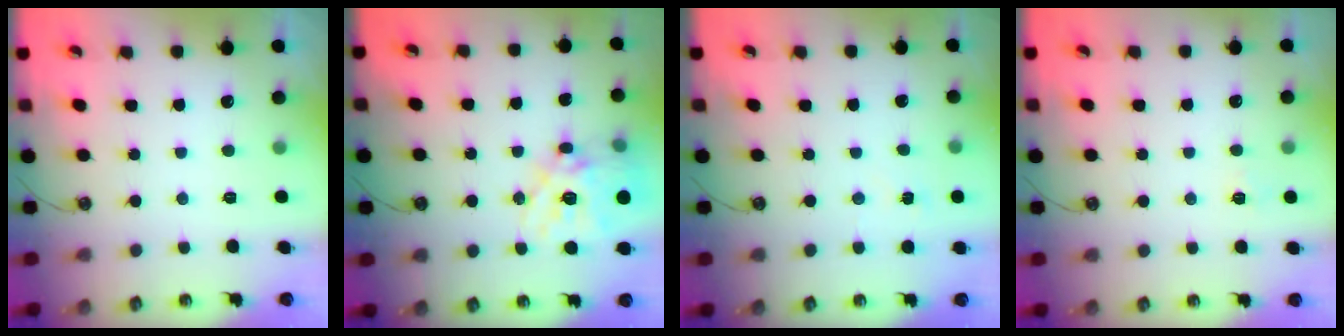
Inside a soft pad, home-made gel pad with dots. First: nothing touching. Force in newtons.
{"total": 19.6, "press": 19.5, "slide": 1.9}
{"total": 3.5, "press": 3.5, "slide": 0.5}
{"total": 2.8, "press": 2.8, "slide": 0.3}